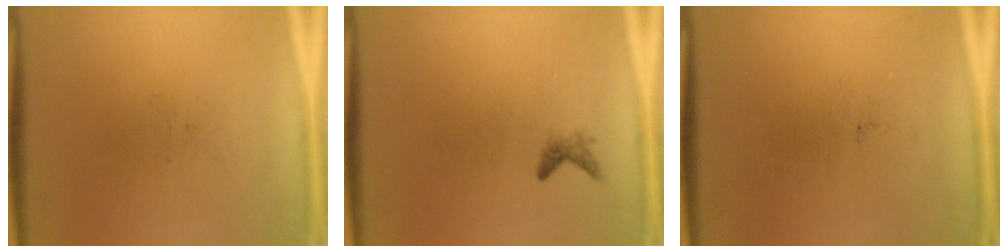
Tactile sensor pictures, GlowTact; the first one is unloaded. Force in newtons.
{"total": 0.9}
{"total": 0.0}